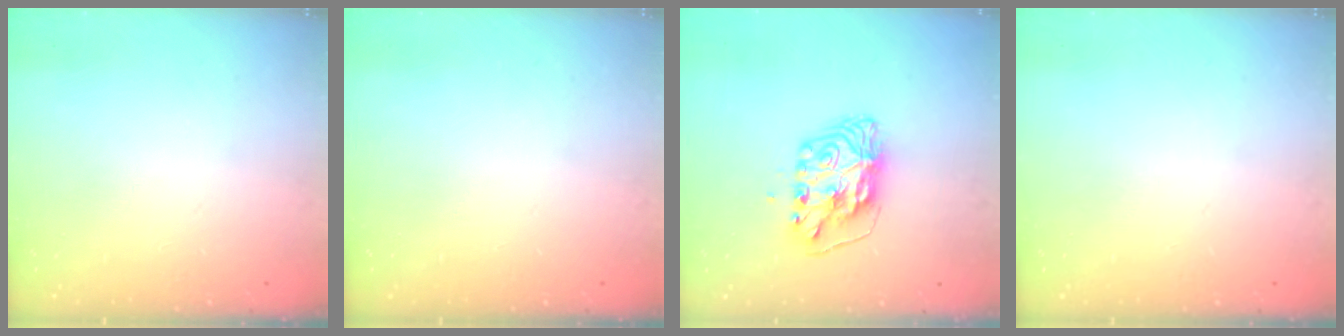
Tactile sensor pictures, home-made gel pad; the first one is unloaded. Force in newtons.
{"total": 0.0}
{"total": 8.8, "press": 8.8, "slide": 0.8}
{"total": 0.0}